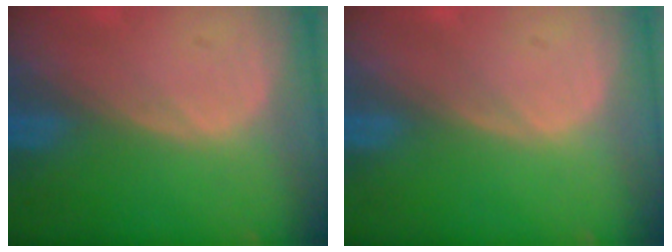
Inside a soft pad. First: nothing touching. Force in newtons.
{"total": 0.0}